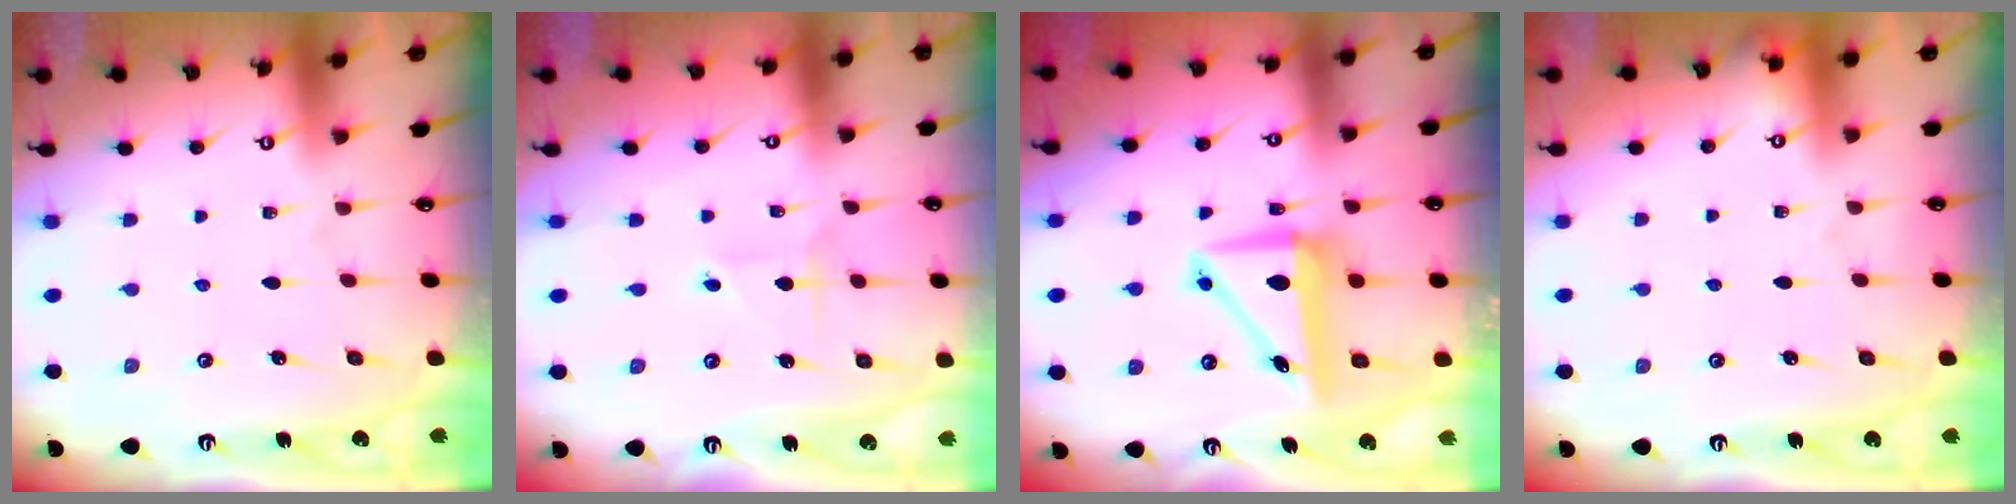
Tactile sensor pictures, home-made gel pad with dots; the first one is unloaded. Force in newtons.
{"total": 2.0, "press": 2.0, "slide": 0.1}
{"total": 7.9, "press": 7.8, "slide": 1.4}
{"total": 0.0}